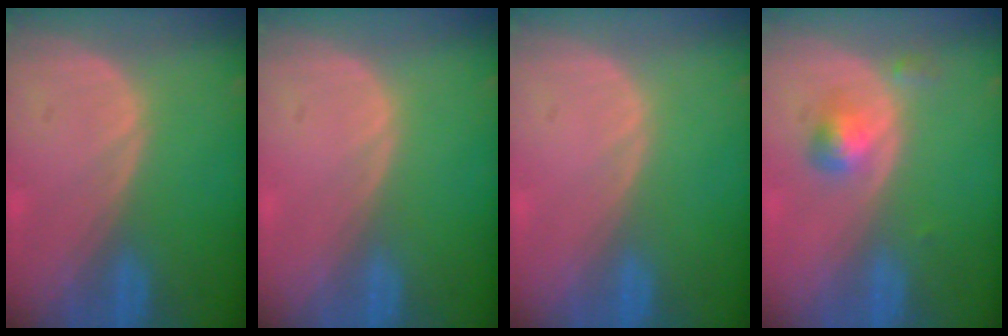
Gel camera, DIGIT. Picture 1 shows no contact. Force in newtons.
{"total": 0.0}
{"total": 0.0}
{"total": 3.1, "press": 3.1, "slide": 0.2}